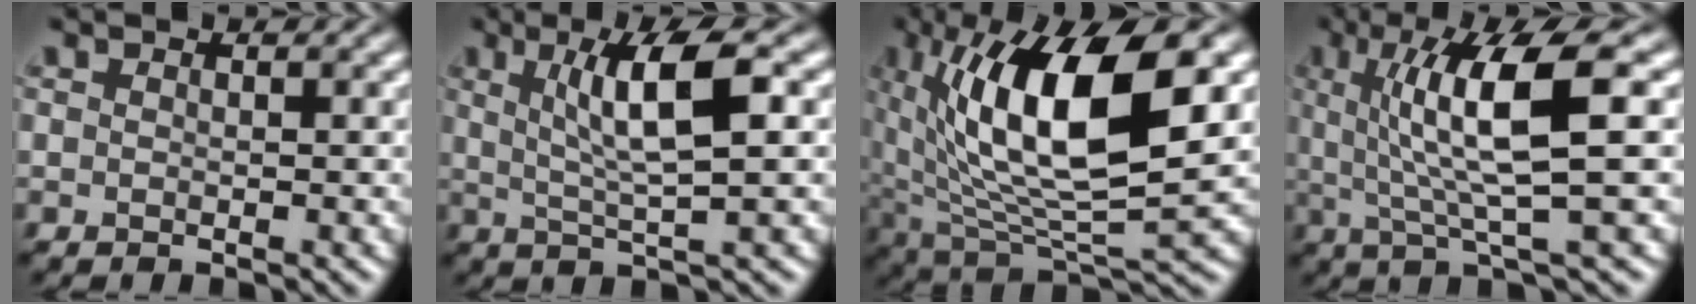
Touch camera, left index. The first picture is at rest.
{"total": 6.4, "force": [1.7, 1.2, 6.0], "torque": [-0.100, 0.006, 0.033]}
{"total": 13.8, "force": [3.7, 5.1, 12.3], "torque": [-0.205, 0.002, 0.067]}
{"total": 8.5, "force": [1.6, 1.7, 8.2], "torque": [-0.130, 0.001, 0.030]}